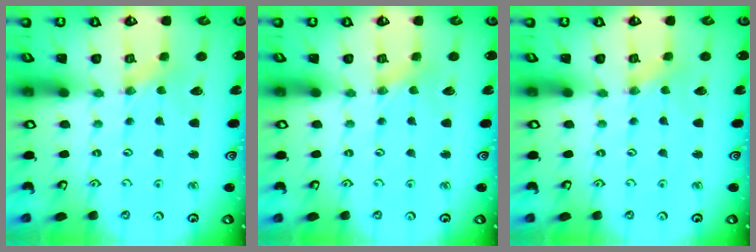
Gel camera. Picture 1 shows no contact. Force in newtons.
{"total": 1.5, "press": 1.5, "slide": 0.3}
{"total": 0.0}